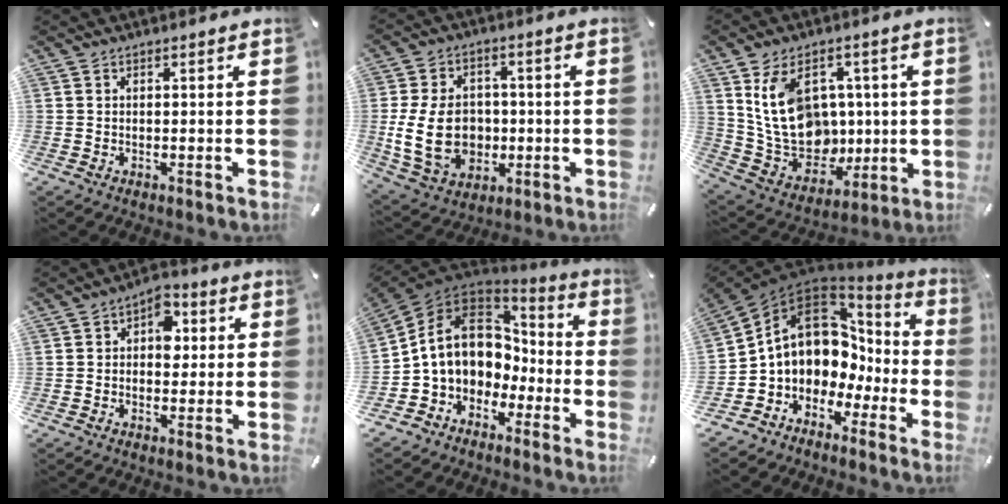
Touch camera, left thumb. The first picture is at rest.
{"total": 15.8, "force": [-1.8, 11.9, 10.2], "torque": [-0.228, 0.004, -0.030]}
{"total": 18.7, "force": [3.5, 14.7, 11.0], "torque": [-0.214, -0.020, 0.073]}
{"total": 6.9, "force": [0.6, 4.9, 4.9], "torque": [-0.051, -0.003, 0.001]}
{"total": 13.6, "force": [1.1, 11.4, 7.4], "torque": [-0.167, -0.003, 0.018]}
{"total": 13.4, "force": [2.9, 11.0, 7.1], "torque": [-0.142, -0.029, 0.058]}